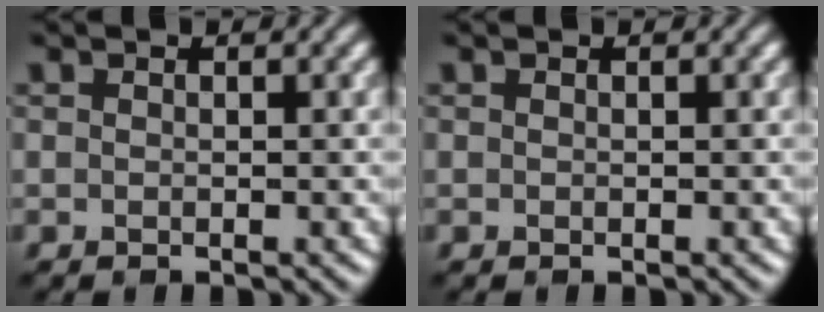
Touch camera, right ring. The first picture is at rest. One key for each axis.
{"total": 0.0}